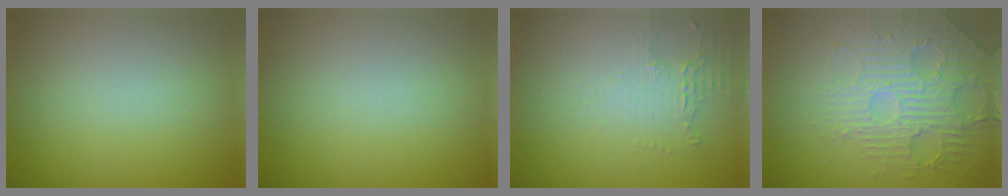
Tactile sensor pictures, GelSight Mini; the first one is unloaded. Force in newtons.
{"total": 0.0}
{"total": 2.0, "press": 1.4, "slide": 1.5}
{"total": 4.6, "press": 3.7, "slide": 2.7}